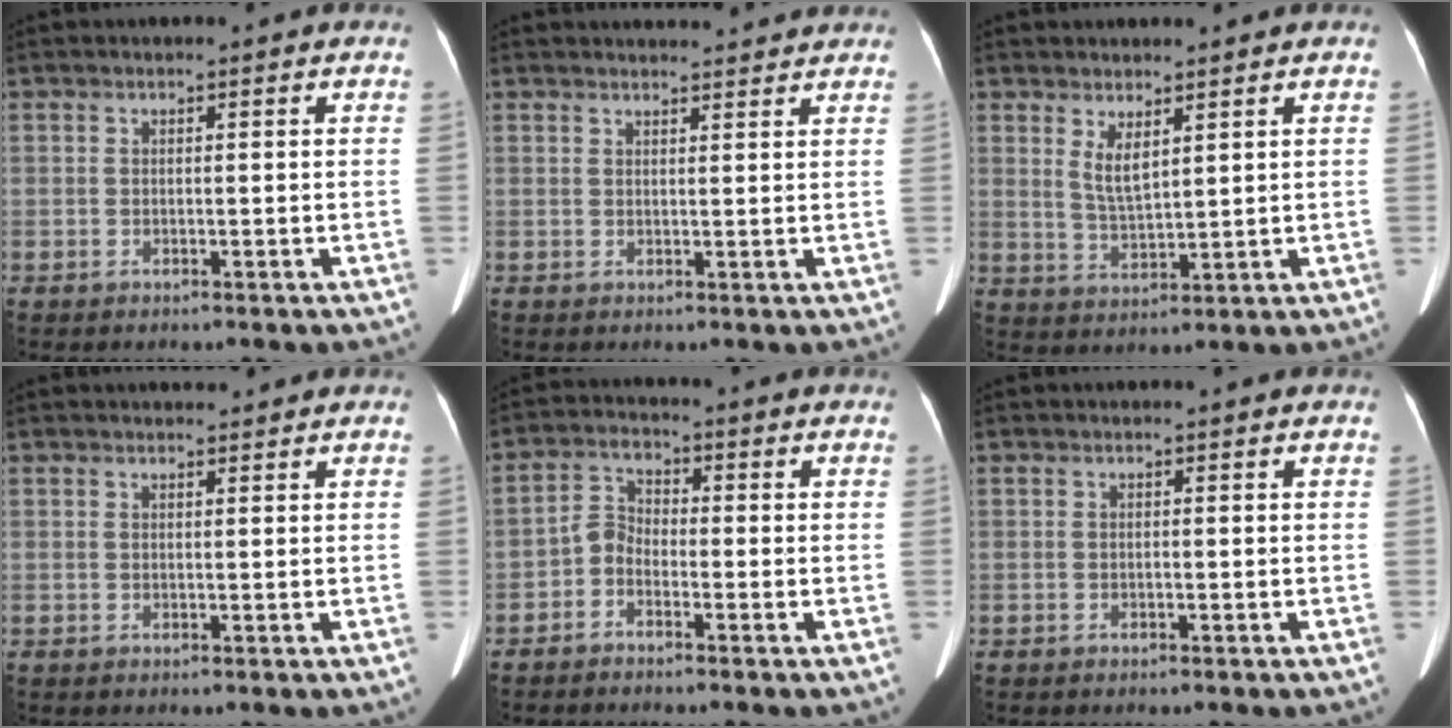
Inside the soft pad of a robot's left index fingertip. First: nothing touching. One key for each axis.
{"total": 6.8, "fx": 6.5, "fy": 0.9, "fz": 1.4, "tx": -0.013, "ty": 0.020, "tz": 0.069}
{"total": 3.8, "fx": 2.1, "fy": 1.0, "fz": 3.0, "tx": -0.062, "ty": -0.010, "tz": 0.049}
{"total": 1.6, "fx": 1.4, "fy": 0.5, "fz": 0.3, "tx": -0.006, "ty": 0.008, "tz": 0.022}
{"total": 3.0, "fx": -1.8, "fy": 1.9, "fz": 1.4, "tx": -0.026, "ty": 0.004, "tz": -0.042}
{"total": 0.0}